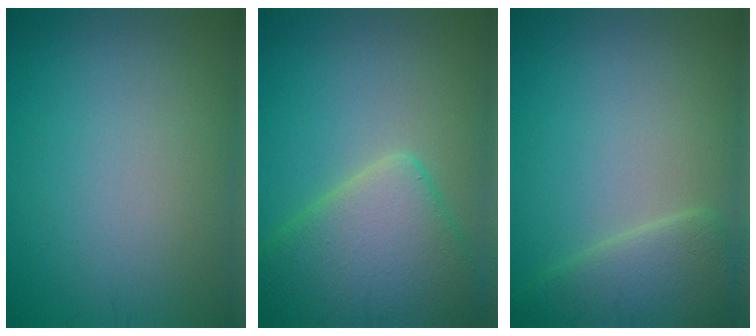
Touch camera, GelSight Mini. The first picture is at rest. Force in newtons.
{"total": 8.4, "press": 8.4, "slide": 0.6}
{"total": 4.2, "press": 4.2, "slide": 0.1}